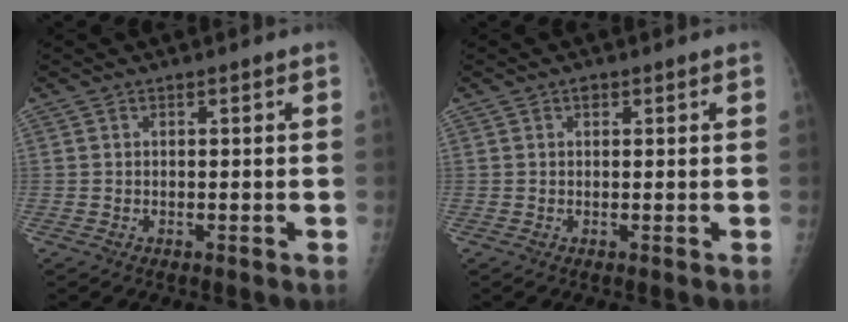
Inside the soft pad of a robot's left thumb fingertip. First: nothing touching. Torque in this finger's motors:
{"motor_torque": [0.11, -0.01, 0.13, 0.06, 0.00]}